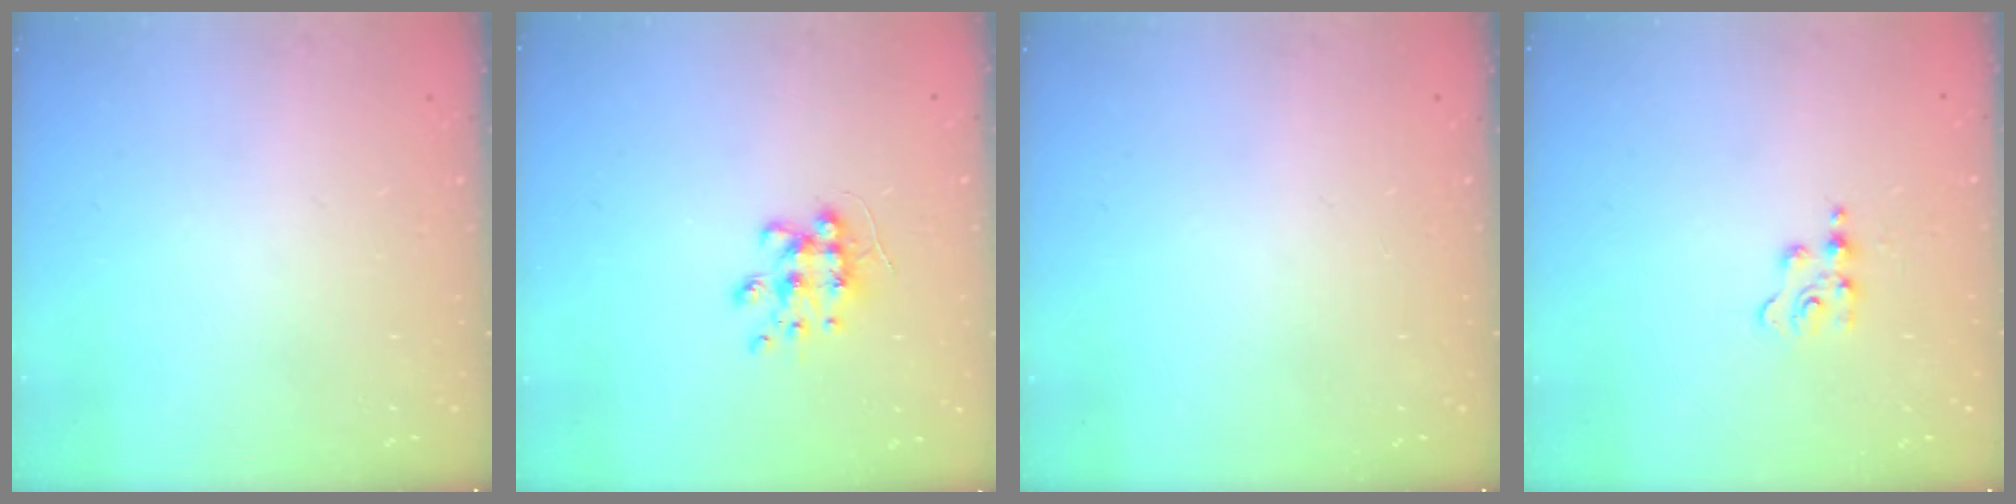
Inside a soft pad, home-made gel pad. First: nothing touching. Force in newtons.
{"total": 8.4, "press": 8.3, "slide": 0.6}
{"total": 0.0}
{"total": 3.9, "press": 3.9, "slide": 0.4}